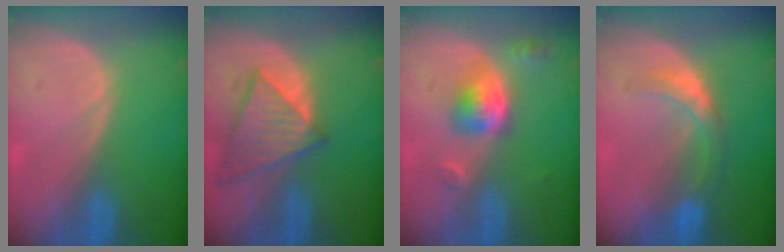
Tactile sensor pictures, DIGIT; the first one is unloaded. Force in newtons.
{"total": 8.0, "press": 7.2, "slide": 3.6}
{"total": 5.4, "press": 5.0, "slide": 2.1}
{"total": 5.9, "press": 5.2, "slide": 2.8}